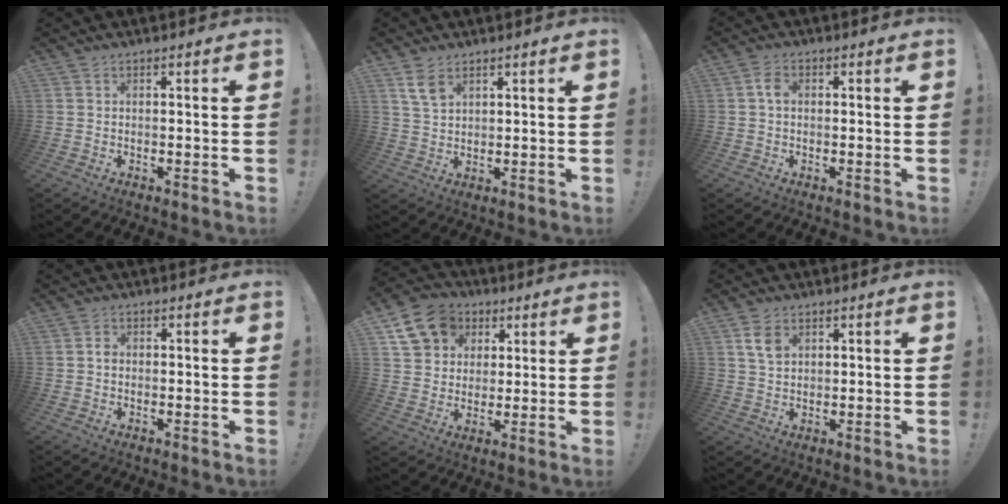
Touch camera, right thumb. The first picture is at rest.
{"total": 6.0, "force": [3.4, 3.8, 3.2], "torque": [-0.052, -0.013, 0.066]}
{"total": 3.2, "force": [0.2, 2.1, 2.4], "torque": [-0.045, 0.009, 0.003]}
{"total": 1.4, "force": [-0.4, 1.1, 0.8], "torque": [-0.019, 0.008, -0.007]}
{"total": 13.4, "force": [5.7, 10.8, 5.4], "torque": [-0.075, -0.024, 0.116]}
{"total": 5.2, "force": [2.2, 3.4, 3.2], "torque": [-0.049, -0.003, 0.041]}